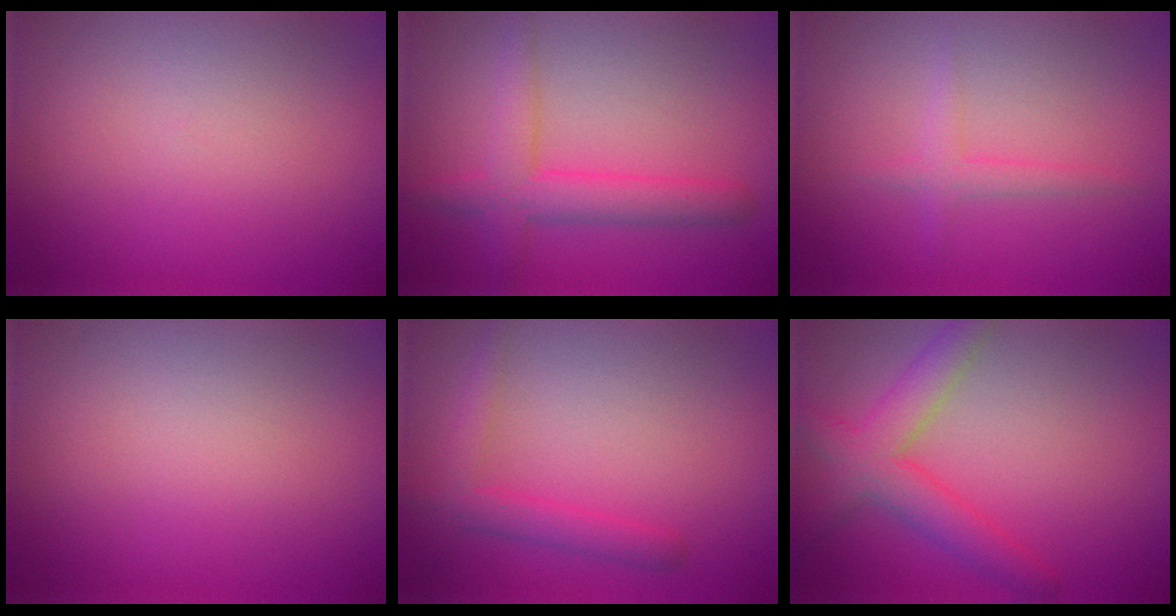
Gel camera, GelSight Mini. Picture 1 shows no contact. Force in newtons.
{"total": 4.0, "press": 4.0, "slide": 0.2}
{"total": 1.4, "press": 1.4, "slide": 0.0}
{"total": 0.0}
{"total": 2.6, "press": 2.6, "slide": 0.1}
{"total": 4.5, "press": 4.5, "slide": 0.2}